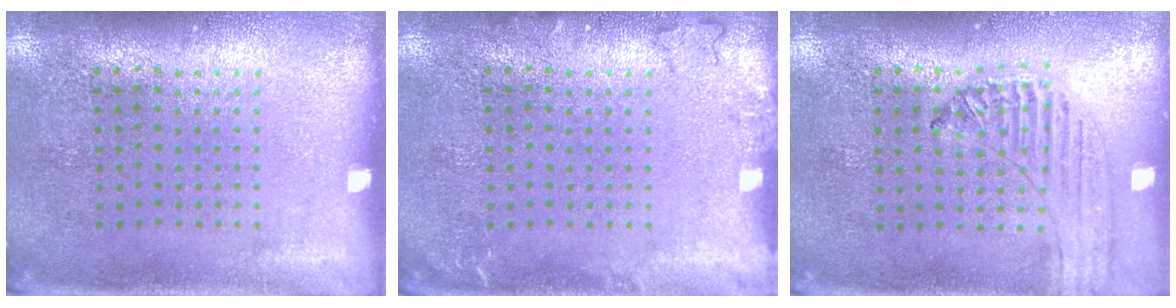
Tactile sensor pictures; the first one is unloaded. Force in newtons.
{"total": 1.2, "press": 1.2, "slide": 0.3}
{"total": 0.6, "press": 0.6, "slide": 0.1}